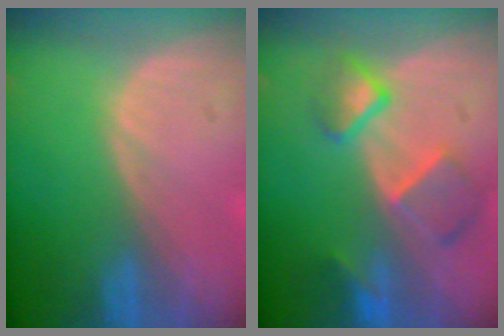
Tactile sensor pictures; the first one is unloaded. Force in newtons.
{"total": 7.6, "press": 6.7, "slide": 3.5}